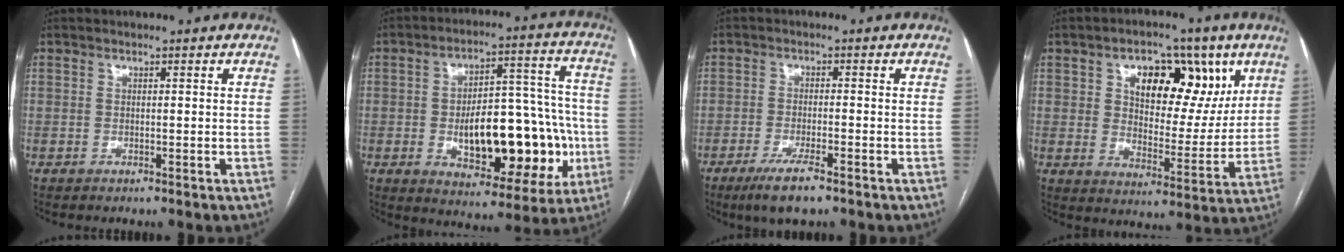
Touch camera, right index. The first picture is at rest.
{"total": 19.8, "force": [-4.0, 8.5, 17.4], "torque": [-0.238, 0.027, -0.038]}
{"total": 5.6, "force": [-3.7, 0.9, 4.1], "torque": [-0.084, -0.012, -0.062]}
{"total": 15.1, "force": [6.5, 8.5, 10.6], "torque": [-0.147, 0.017, 0.107]}